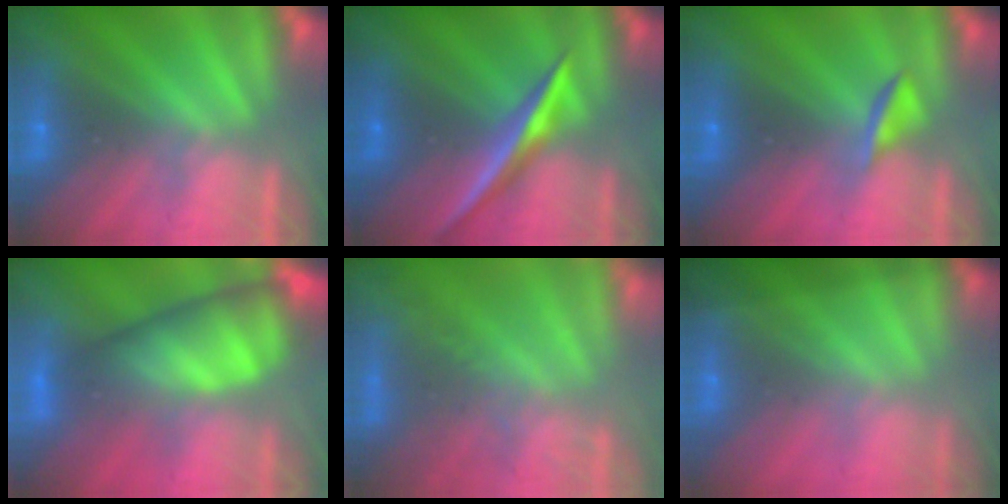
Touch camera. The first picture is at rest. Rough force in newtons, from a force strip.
{"total": 2.3}
{"total": 2.1}
{"total": 10.2}
{"total": 10.6}
{"total": 1.4}